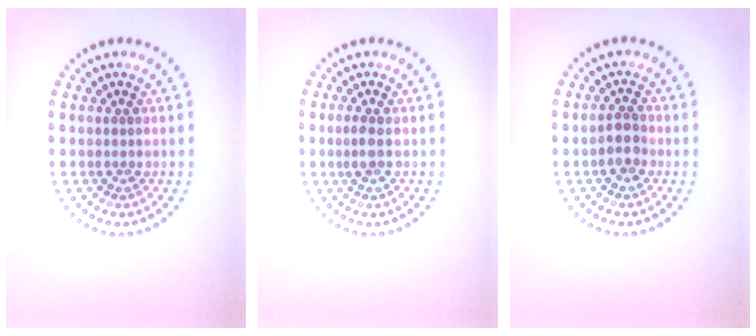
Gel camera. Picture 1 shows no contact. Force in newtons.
{"total": 1.2, "press": 1.1, "slide": 0.4}
{"total": 1.8, "press": 1.6, "slide": 0.7}